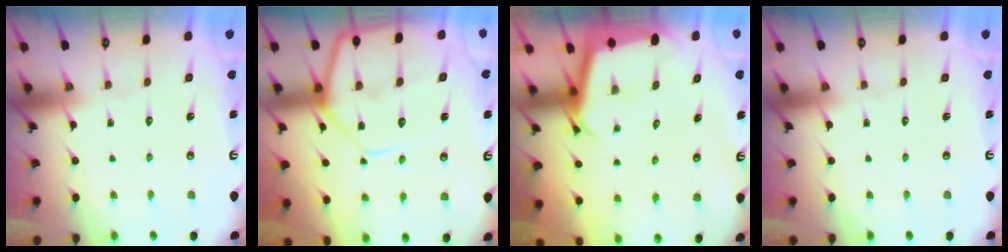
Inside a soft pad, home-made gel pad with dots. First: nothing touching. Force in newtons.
{"total": 13.3, "press": 13.3, "slide": 1.3}
{"total": 2.9, "press": 2.9, "slide": 0.1}
{"total": 0.0}